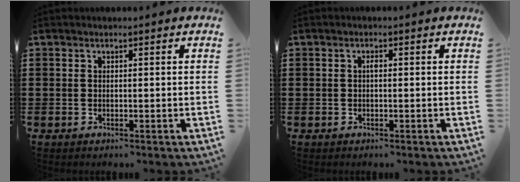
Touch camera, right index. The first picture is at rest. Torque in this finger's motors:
{"motor_torque": [0.25, -0.15, 0.00, 0.03]}